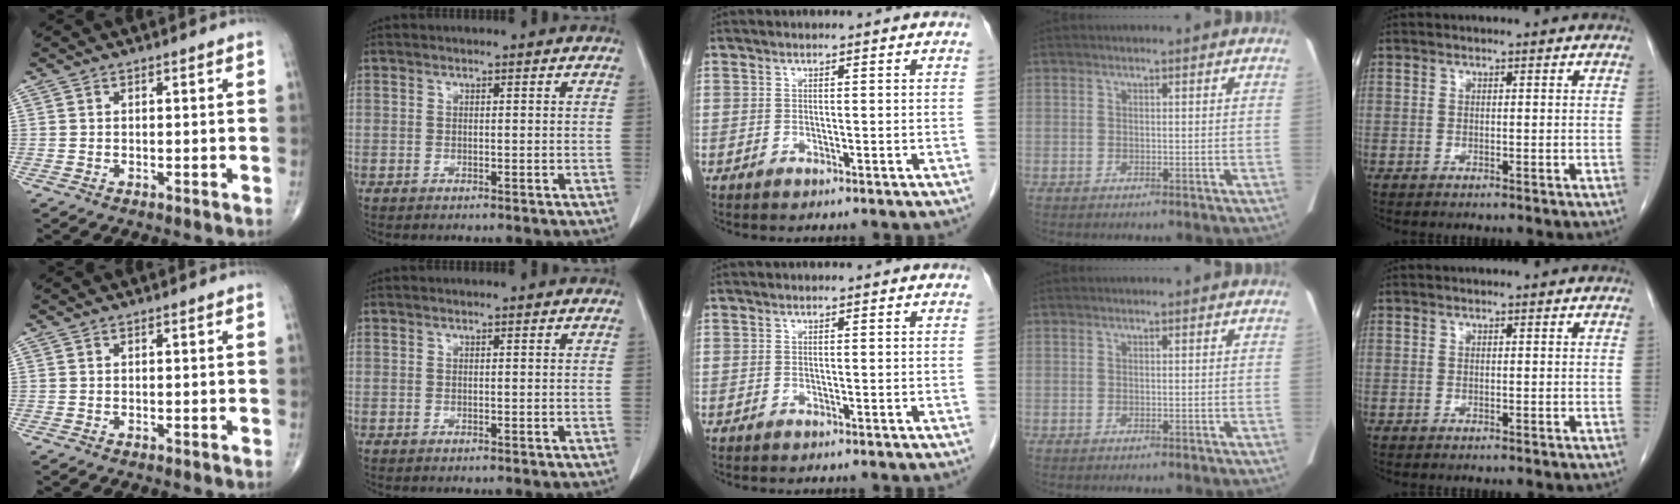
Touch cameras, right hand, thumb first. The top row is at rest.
{}